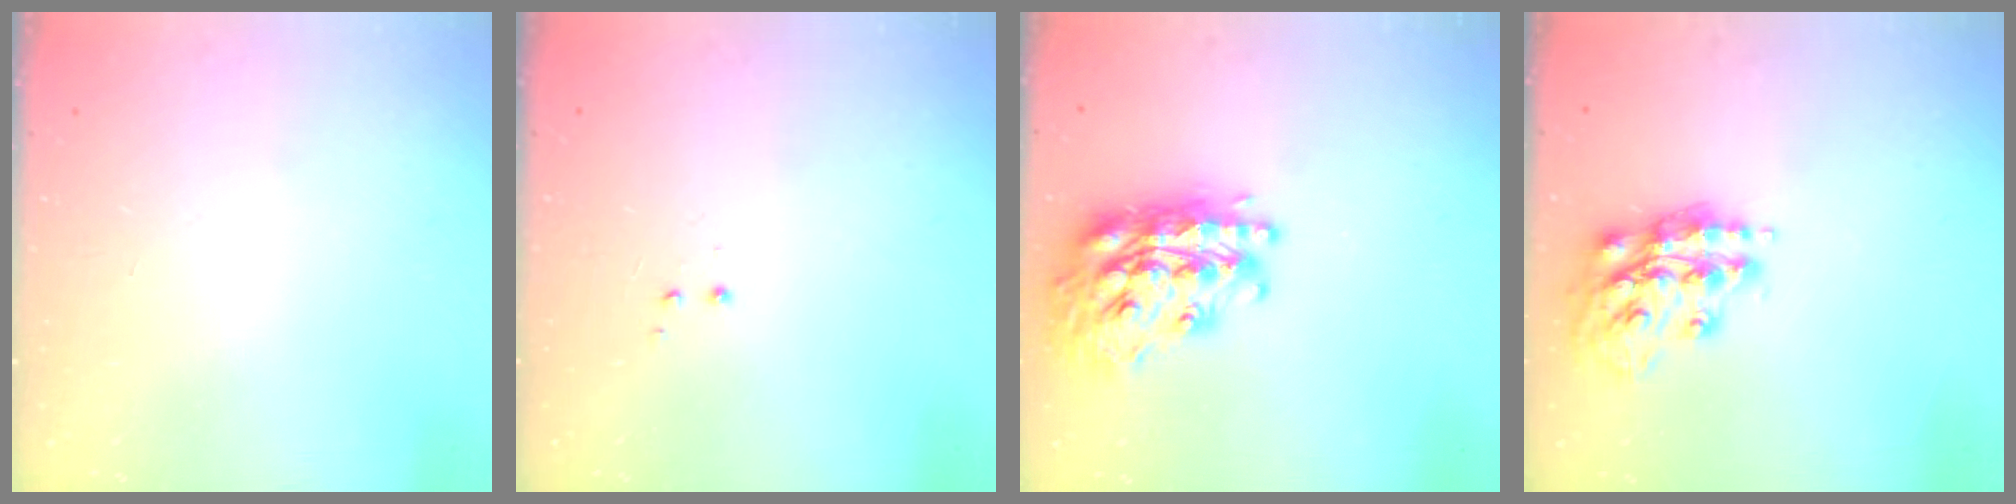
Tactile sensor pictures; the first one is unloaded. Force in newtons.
{"total": 1.2, "press": 1.0, "slide": 0.6}
{"total": 25.6, "press": 25.5, "slide": 2.2}
{"total": 15.1, "press": 15.0, "slide": 1.0}